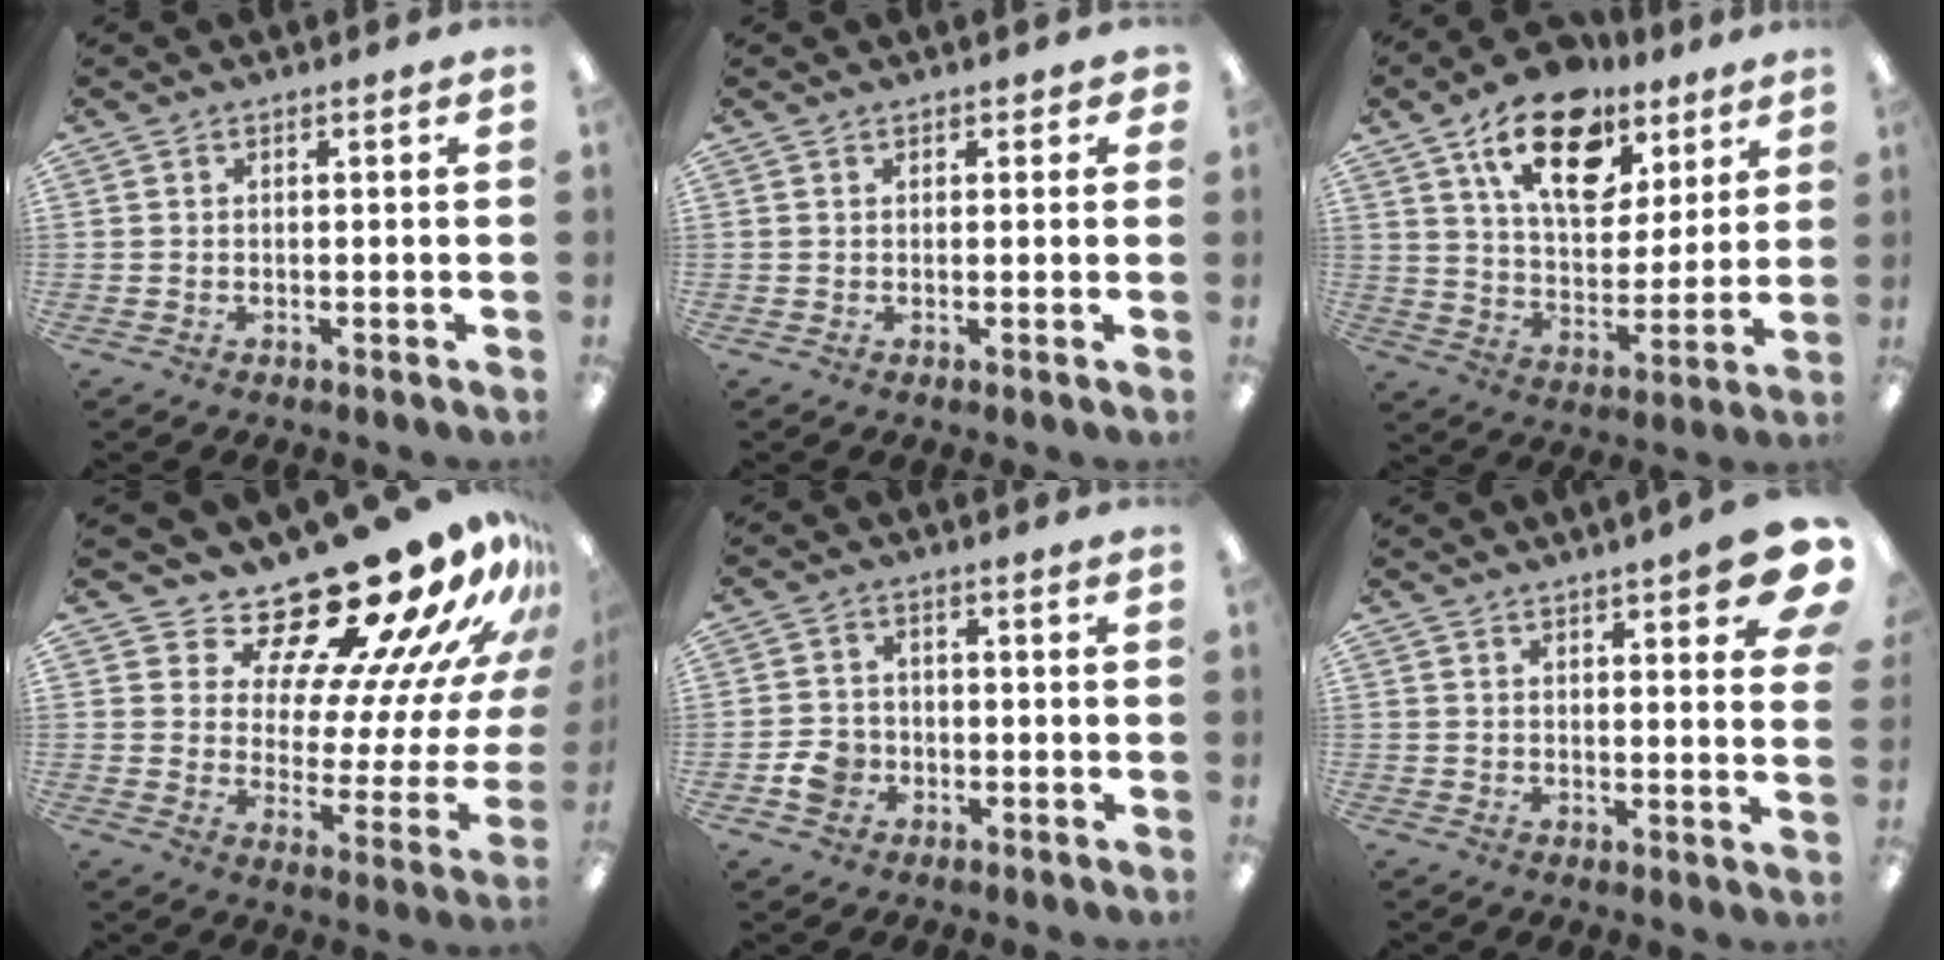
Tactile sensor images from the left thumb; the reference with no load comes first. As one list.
[{"total": 1.0, "force": [0.7, 0.7, 0.2], "torque": [0.004, -0.002, 0.011]}, {"total": 19.2, "force": [11.0, 10.8, 11.5], "torque": [-0.175, -0.042, 0.189]}, {"total": 22.2, "force": [18.0, 6.9, 11.1], "torque": [-0.162, -0.147, 0.300]}, {"total": 5.1, "force": [-1.8, 4.3, 2.2], "torque": [-0.039, 0.009, -0.029]}, {"total": 8.5, "force": [5.1, 1.7, 6.6], "torque": [-0.085, -0.026, 0.079]}]